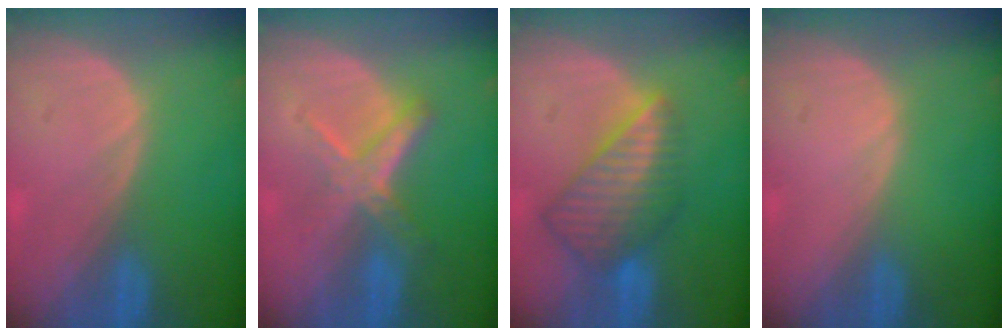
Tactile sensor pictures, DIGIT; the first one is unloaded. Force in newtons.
{"total": 5.8, "press": 5.5, "slide": 1.8}
{"total": 8.5, "press": 7.4, "slide": 4.2}
{"total": 0.0}